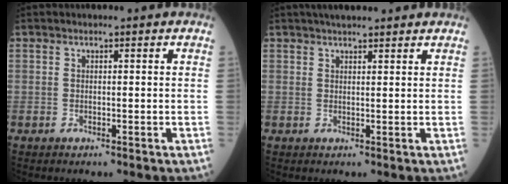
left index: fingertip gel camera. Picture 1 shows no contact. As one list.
[{"total": 5.8, "force": [5.0, 0.8, 2.8], "torque": [-0.036, 0.028, 0.071]}]